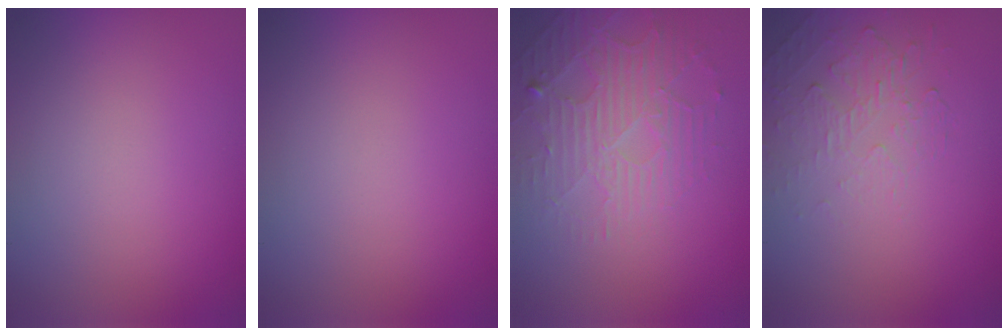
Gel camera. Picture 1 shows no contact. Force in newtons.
{"total": 0.0}
{"total": 4.5, "press": 3.3, "slide": 3.1}
{"total": 2.1, "press": 0.9, "slide": 1.9}